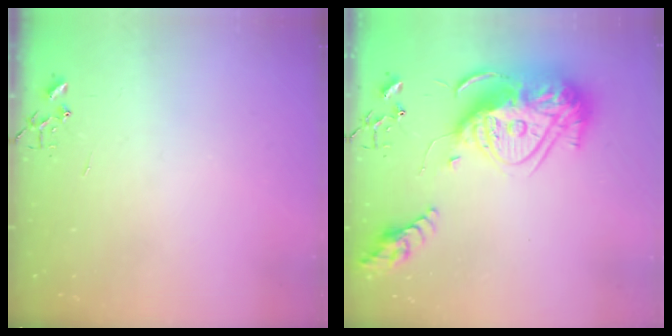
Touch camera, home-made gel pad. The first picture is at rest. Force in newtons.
{"total": 22.8, "press": 22.7, "slide": 2.2}